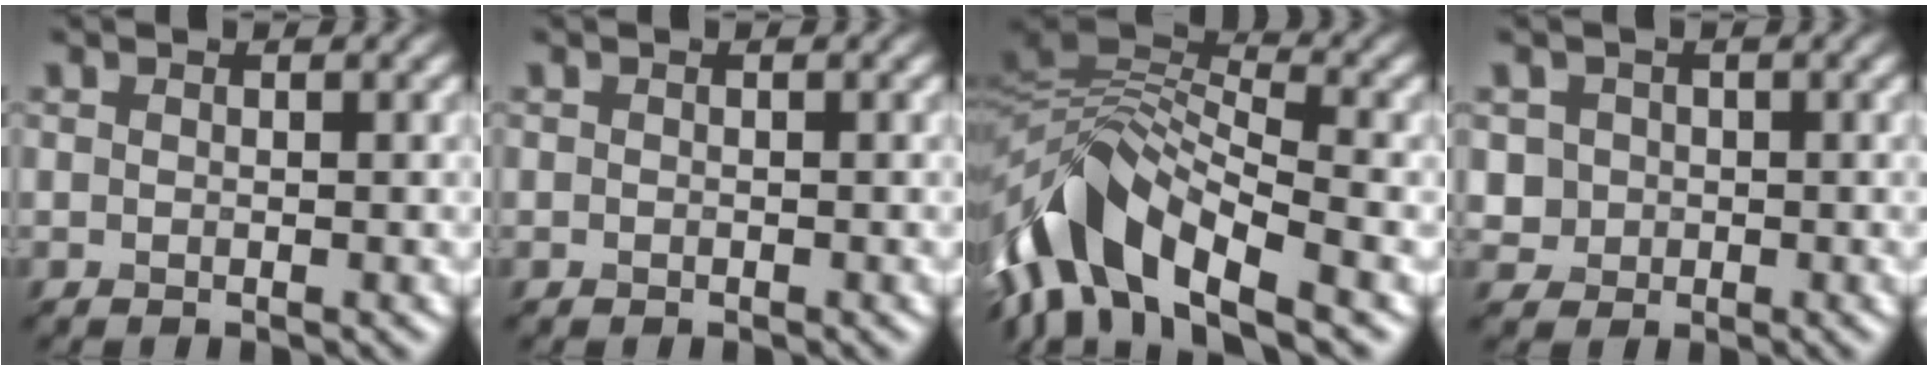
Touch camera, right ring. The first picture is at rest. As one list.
[{"total": 0.0}, {"total": 10.2, "force": [-5.0, 4.4, 7.6], "torque": [-0.139, 0.021, -0.108]}, {"total": 2.3, "force": [0.5, 2.3, 0.3], "torque": [-0.007, 0.005, 0.022]}]